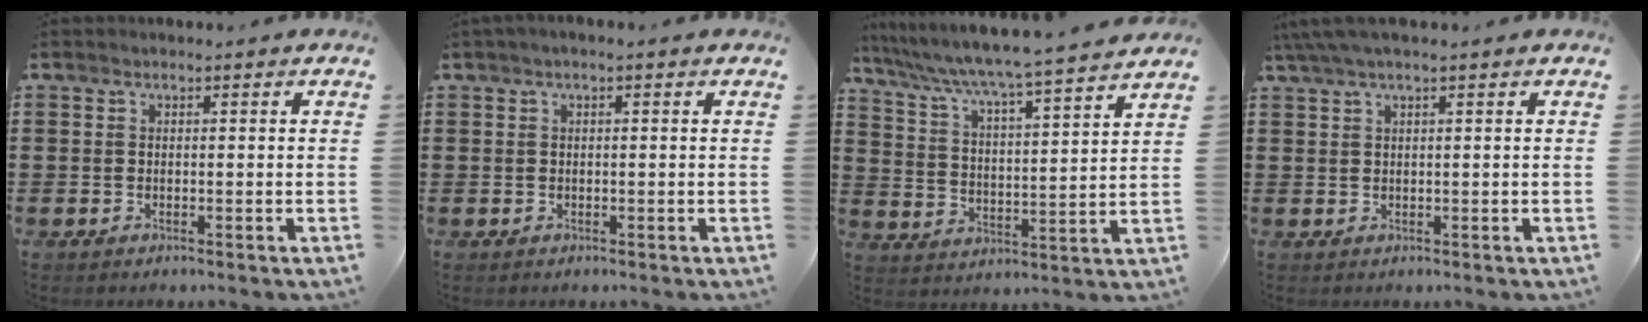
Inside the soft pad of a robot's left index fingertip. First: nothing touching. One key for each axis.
{"total": 0.8, "fx": -0.1, "fy": 0.1, "fz": 0.8, "tx": -0.012, "ty": -0.002, "tz": -0.001}
{"total": 5.0, "fx": 4.6, "fy": -0.9, "fz": 2.0, "tx": -0.062, "ty": -0.043, "tz": 0.067}
{"total": 2.4, "fx": 1.1, "fy": -0.1, "fz": 2.1, "tx": -0.049, "ty": -0.004, "tz": 0.017}